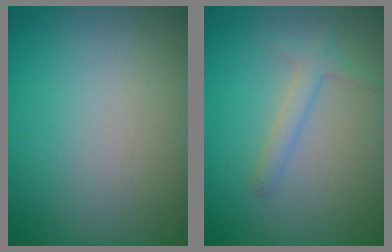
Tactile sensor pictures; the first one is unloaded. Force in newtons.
{"total": 1.8, "press": 1.8, "slide": 0.1}